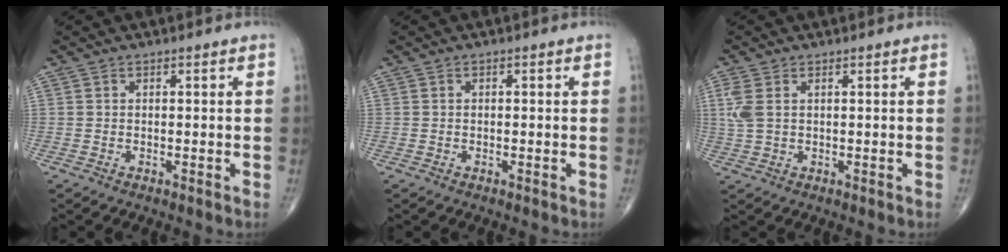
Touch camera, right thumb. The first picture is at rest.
{"total": 0.0}
{"total": 3.9, "force": [1.0, 2.2, 3.0], "torque": [-0.092, 0.010, 0.025]}